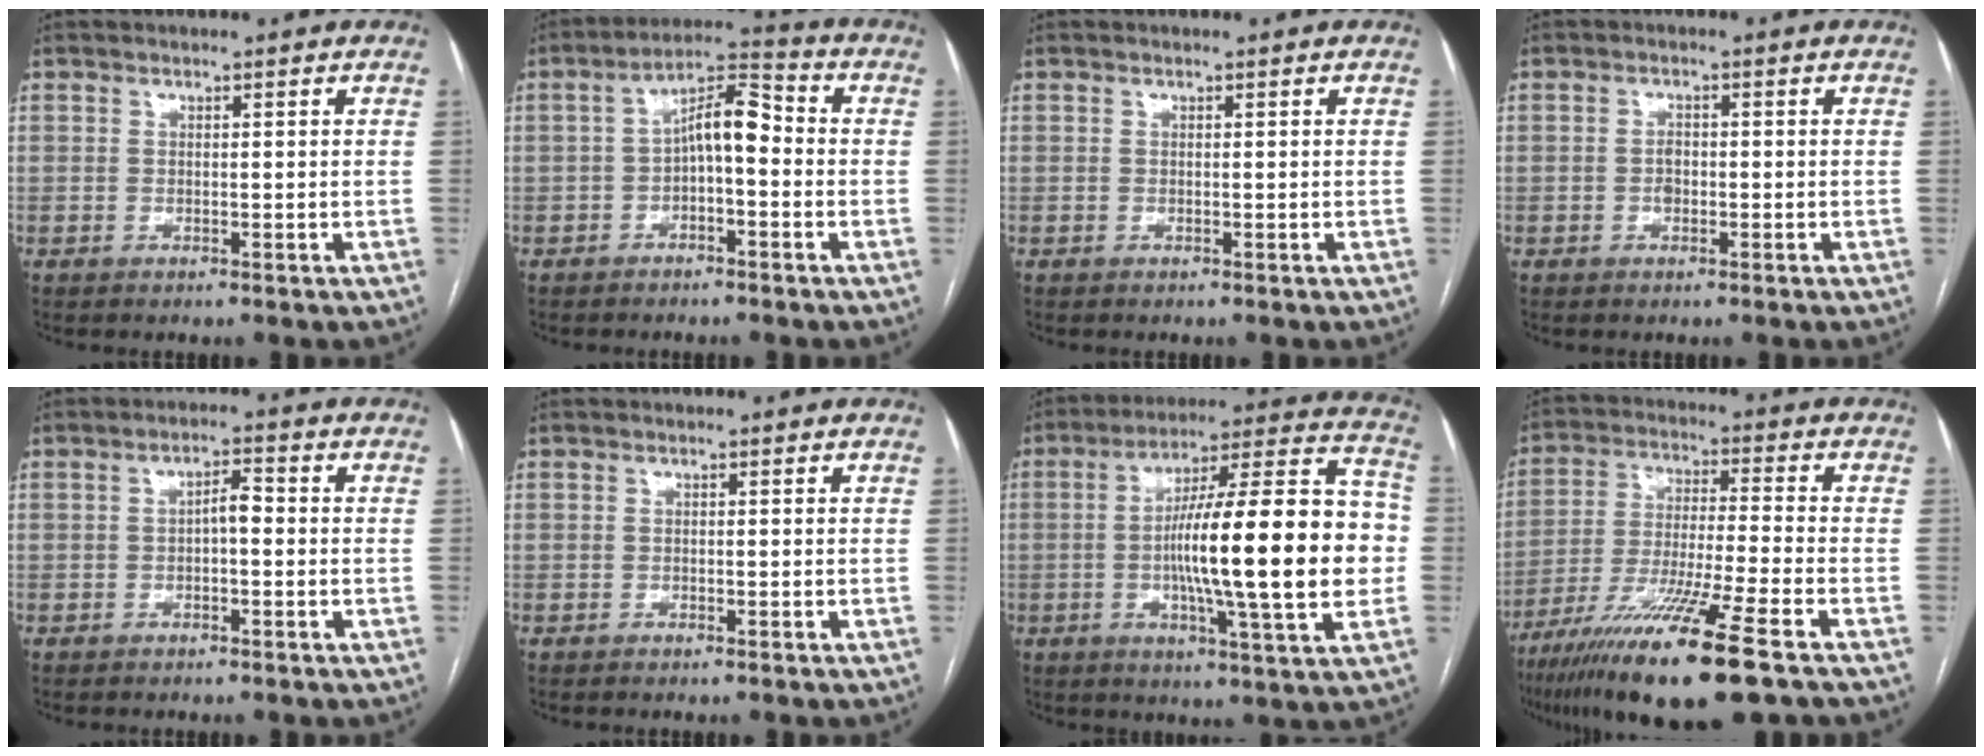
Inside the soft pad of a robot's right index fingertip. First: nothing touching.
{"total": 7.5, "force": [-0.7, 2.5, 7.0], "torque": [-0.123, 0.035, -0.014]}
{"total": 0.0}
{"total": 1.7, "force": [-0.4, 1.1, 1.2], "torque": [-0.020, 0.004, -0.006]}
{"total": 2.7, "force": [-0.4, 0.9, 2.5], "torque": [-0.040, 0.011, -0.006]}
{"total": 0.0}
{"total": 24.0, "force": [-2.2, 2.2, 23.8], "torque": [-0.328, 0.022, -0.038]}
{"total": 17.5, "force": [-11.0, -0.2, 13.6], "torque": [-0.250, -0.052, -0.196]}